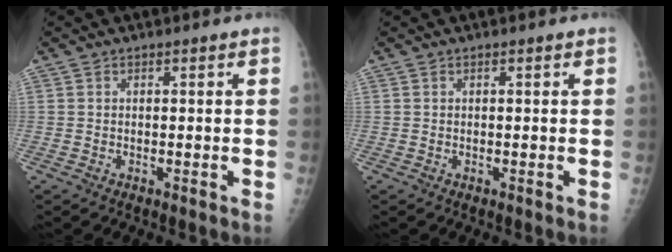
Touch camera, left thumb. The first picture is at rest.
{"total": 0.0}